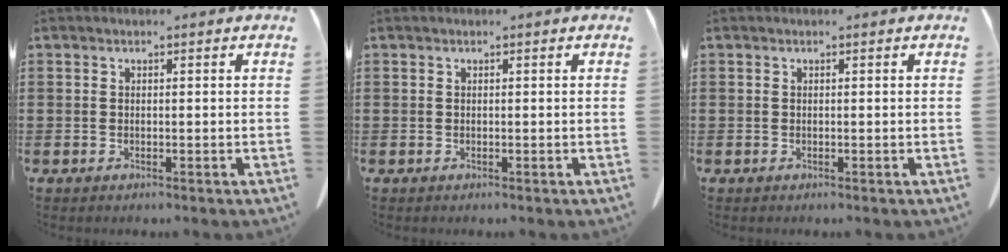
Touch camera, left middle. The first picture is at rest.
{"total": 0.0}
{"total": 0.0}